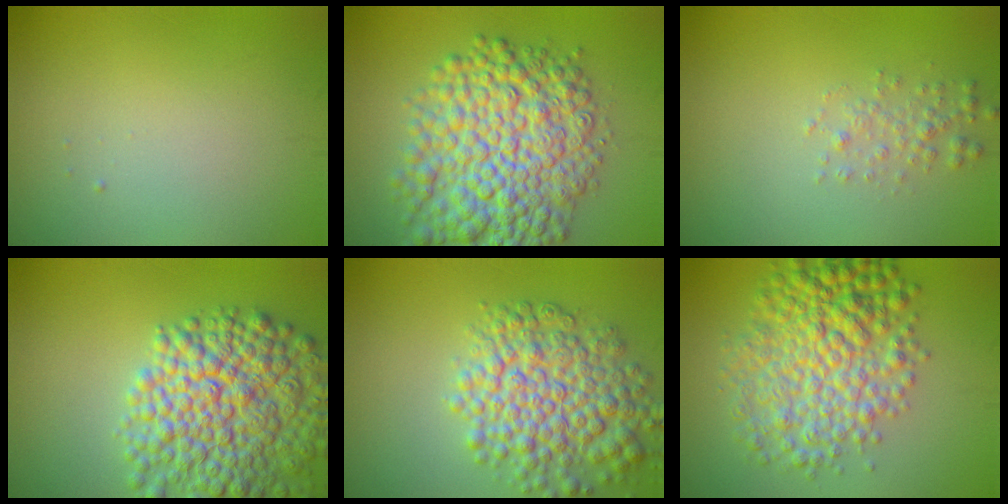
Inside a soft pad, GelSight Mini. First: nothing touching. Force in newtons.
{"total": 11.0, "press": 11.0, "slide": 0.2}
{"total": 1.4, "press": 1.4, "slide": 0.0}
{"total": 10.3, "press": 10.3, "slide": 0.5}
{"total": 7.1, "press": 7.1, "slide": 0.2}
{"total": 7.9, "press": 7.9, "slide": 0.1}